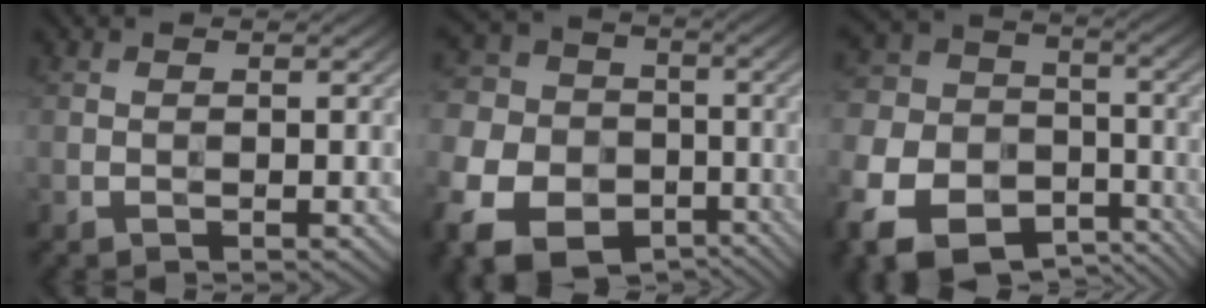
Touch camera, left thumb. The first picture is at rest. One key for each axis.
{"total": 16.4, "fx": -7.7, "fy": 12.5, "fz": 7.3, "tx": -0.212, "ty": -0.057, "tz": -0.136}
{"total": 16.5, "fx": -8.9, "fy": 11.2, "fz": 8.3, "tx": -0.227, "ty": -0.063, "tz": -0.154}